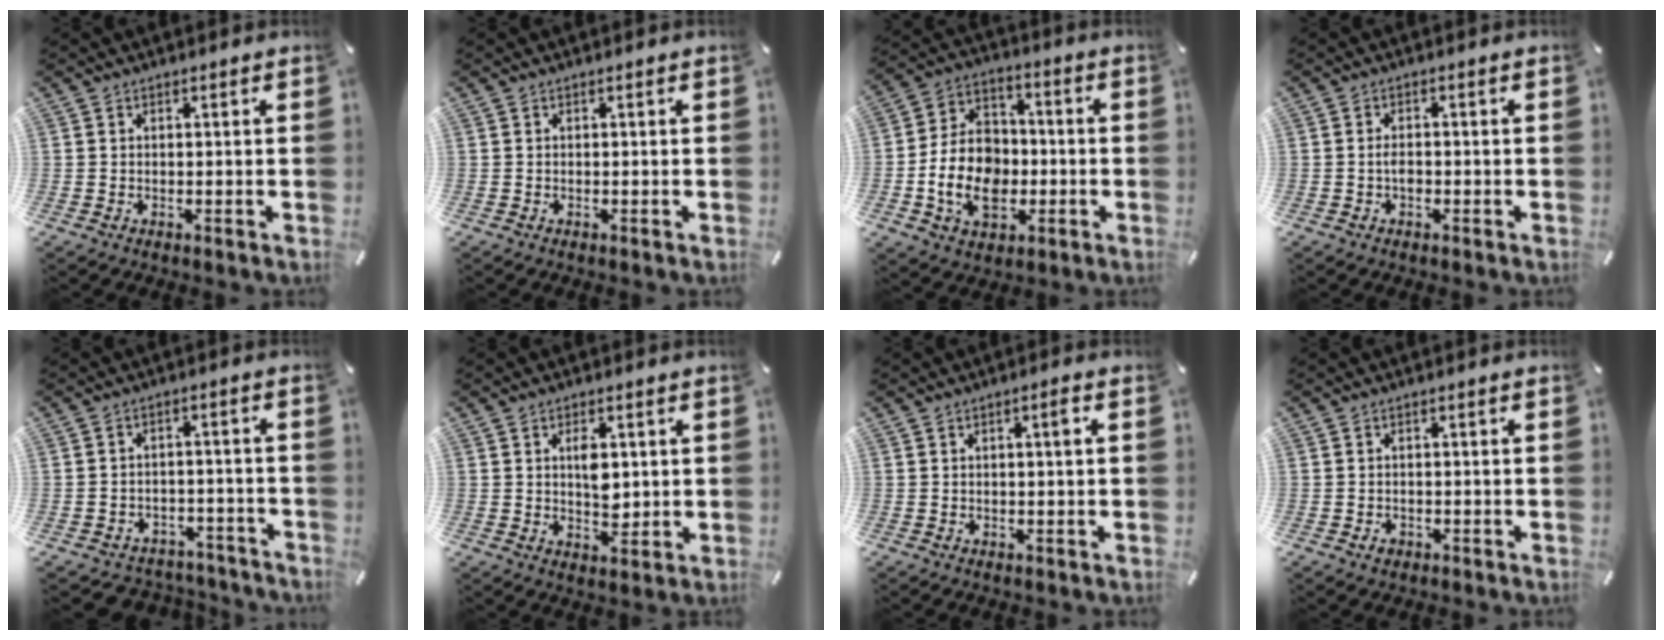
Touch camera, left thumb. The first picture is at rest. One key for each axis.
{"total": 0.0}
{"total": 14.1, "fx": -3.1, "fy": 10.9, "fz": 8.5, "tx": -0.185, "ty": 0.021, "tz": -0.051}
{"total": 2.1, "fx": -0.6, "fy": 1.2, "fz": 1.6, "tx": -0.030, "ty": 0.004, "tz": -0.012}
{"total": 3.9, "fx": -2.4, "fy": 3.0, "fz": 0.9, "tx": -0.015, "ty": 0.013, "tz": -0.044}
{"total": 5.6, "fx": 1.0, "fy": 3.5, "fz": 4.2, "tx": -0.054, "ty": -0.006, "tz": 0.011}
{"total": 2.2, "fx": 0.3, "fy": 0.3, "fz": 2.2, "tx": -0.042, "ty": 0.004, "tz": 0.003}
{"total": 1.5, "fx": -0.7, "fy": 1.2, "fz": 0.7, "tx": -0.014, "ty": 0.005, "tz": -0.015}